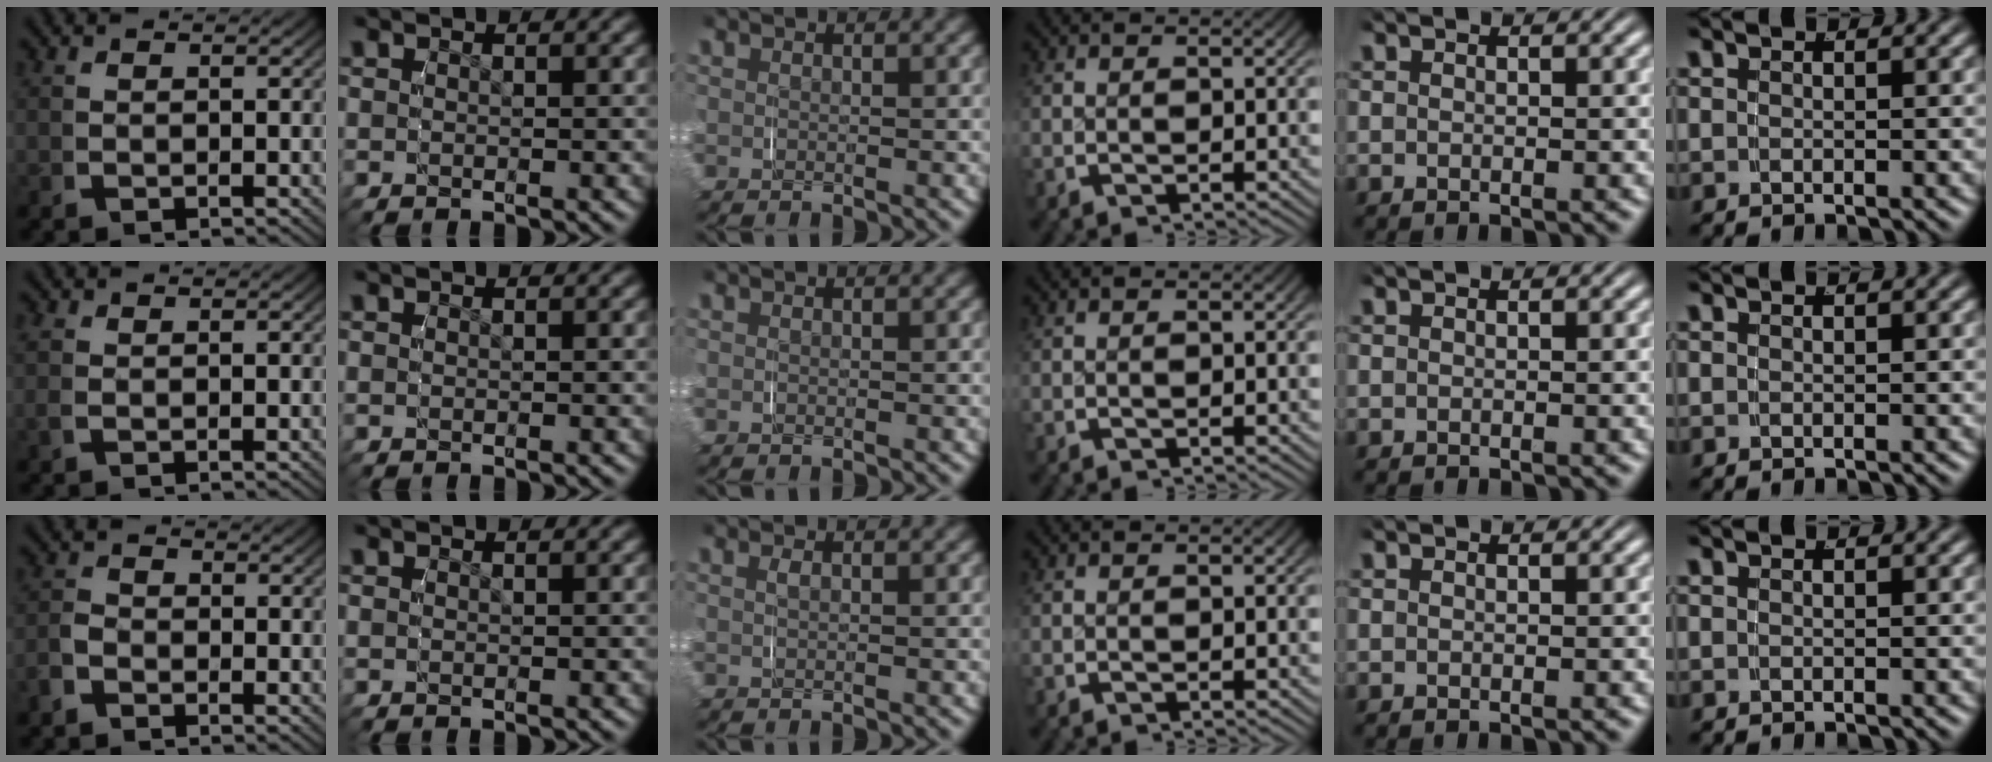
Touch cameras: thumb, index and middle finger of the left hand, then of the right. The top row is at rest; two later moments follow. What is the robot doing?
{"motion": "grasp_and_lifting", "object": "paper"}